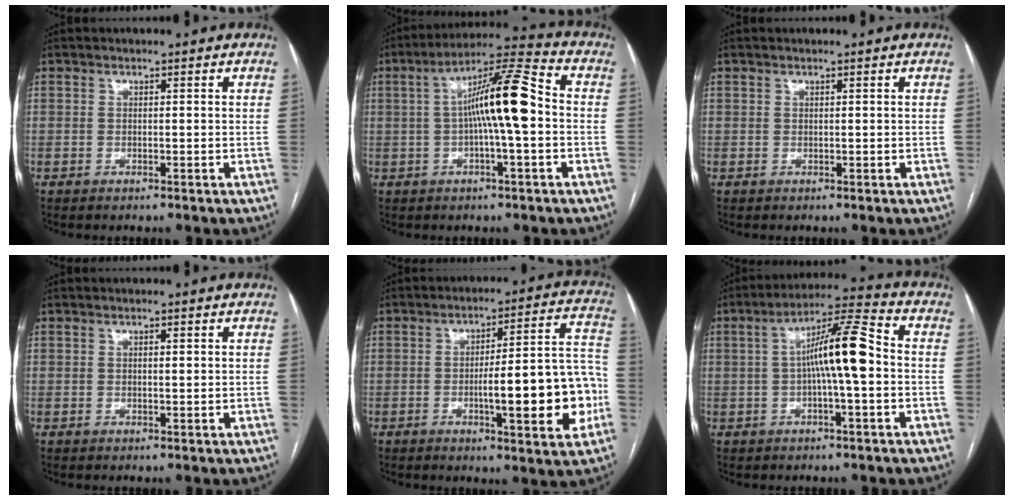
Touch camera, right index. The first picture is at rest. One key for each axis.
{"total": 11.9, "fx": 0.0, "fy": 1.1, "fz": 11.9, "tx": -0.203, "ty": 0.027, "tz": -0.008}
{"total": 0.0}
{"total": 0.9, "fx": 0.3, "fy": 0.3, "fz": 0.8, "tx": -0.013, "ty": 0.000, "tz": 0.005}
{"total": 16.5, "fx": -3.7, "fy": 2.8, "fz": 15.9, "tx": -0.201, "ty": 0.023, "tz": -0.047}
{"total": 10.4, "fx": -0.2, "fy": 1.1, "fz": 10.3, "tx": -0.178, "ty": 0.026, "tz": -0.008}